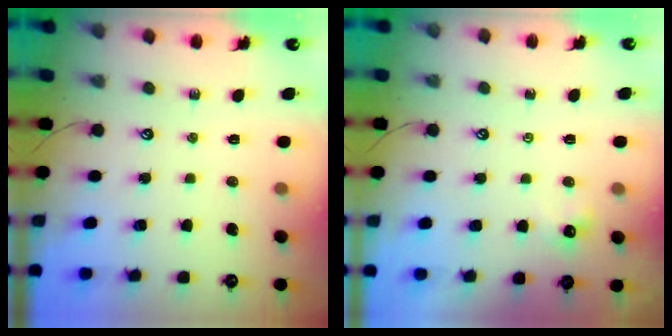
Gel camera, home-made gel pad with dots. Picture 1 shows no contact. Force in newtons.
{"total": 2.2, "press": 2.2, "slide": 0.4}